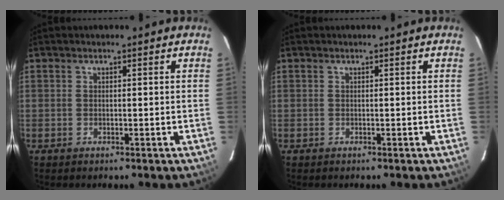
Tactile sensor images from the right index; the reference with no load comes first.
{"total": 0.0}